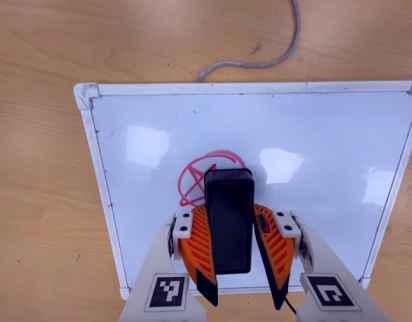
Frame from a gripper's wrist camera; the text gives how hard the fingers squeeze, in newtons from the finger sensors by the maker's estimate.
{"total": 12.8, "left": 13.2, "right": 12.3}